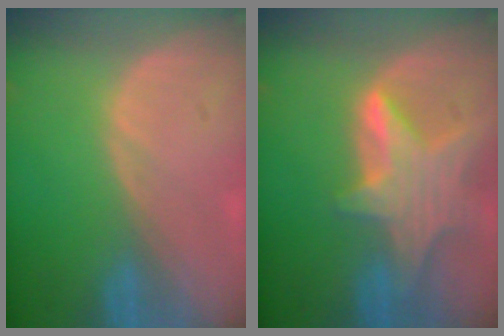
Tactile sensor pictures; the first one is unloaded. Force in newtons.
{"total": 8.0, "press": 7.2, "slide": 3.5}